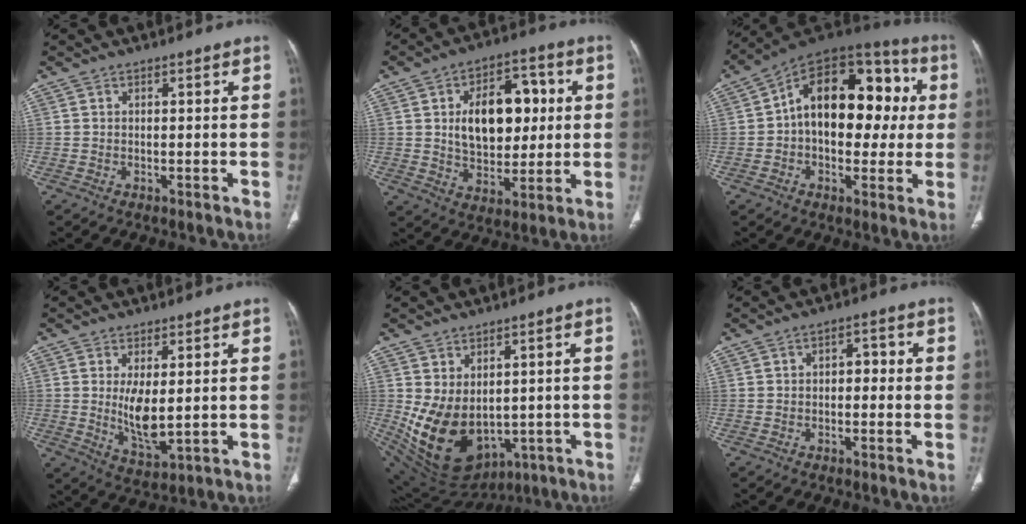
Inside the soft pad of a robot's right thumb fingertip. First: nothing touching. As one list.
[{"total": 16.3, "force": [2.5, 10.3, 12.4], "torque": [-0.141, 0.010, 0.043]}, {"total": 22.3, "force": [2.3, 13.7, 17.4], "torque": [-0.218, 0.041, 0.025]}, {"total": 7.2, "force": [0.6, 2.8, 6.6], "torque": [-0.120, -0.024, 0.024]}, {"total": 14.4, "force": [-0.9, 10.2, 10.1], "torque": [-0.167, -0.014, 0.026]}, {"total": 3.0, "force": [-0.2, 2.0, 2.2], "torque": [-0.016, 0.013, -0.011]}]